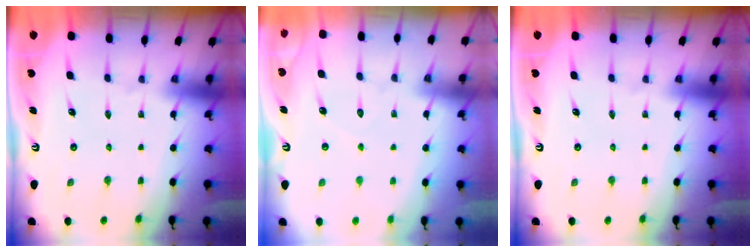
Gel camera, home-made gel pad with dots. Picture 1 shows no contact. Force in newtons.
{"total": 4.4, "press": 4.3, "slide": 0.5}
{"total": 0.0}